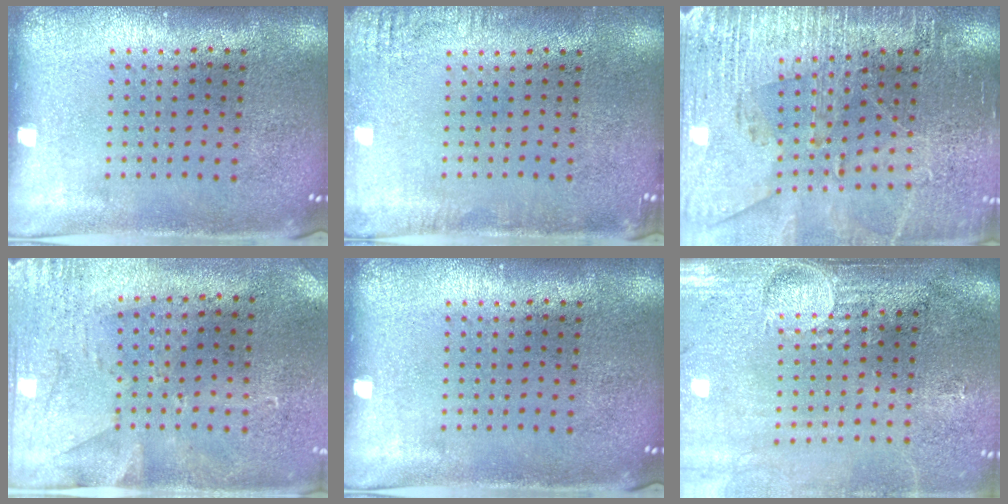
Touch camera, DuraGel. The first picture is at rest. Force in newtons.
{"total": 1.7, "press": 1.7, "slide": 0.2}
{"total": 3.2, "press": 3.2, "slide": 0.3}
{"total": 2.8, "press": 2.3, "slide": 1.6}
{"total": 0.0}
{"total": 4.4, "press": 3.6, "slide": 2.6}